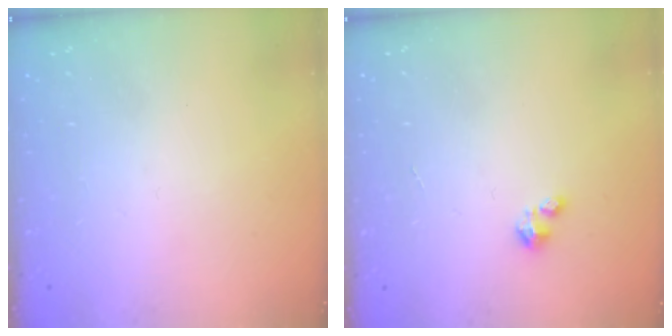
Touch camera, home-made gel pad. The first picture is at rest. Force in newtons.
{"total": 1.2, "press": 1.2, "slide": 0.2}